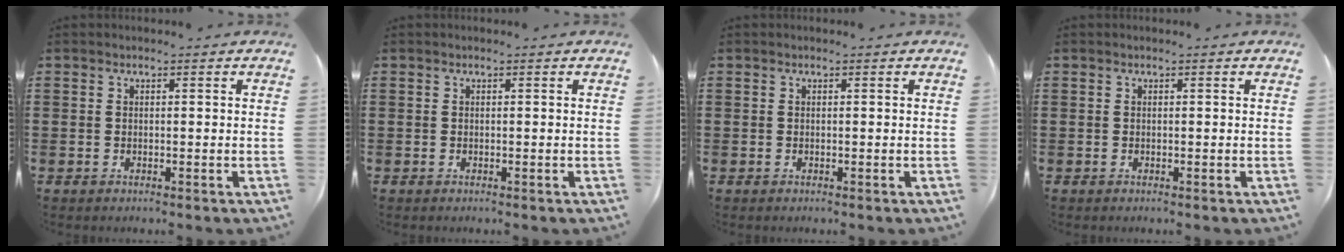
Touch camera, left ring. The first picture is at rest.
{"total": 0.0}
{"total": 0.0}
{"total": 0.0}